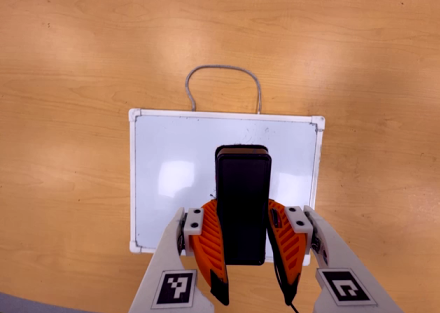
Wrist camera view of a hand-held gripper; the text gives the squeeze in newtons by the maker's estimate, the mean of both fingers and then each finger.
{"total": 11.0, "left": 8.0, "right": 13.9}